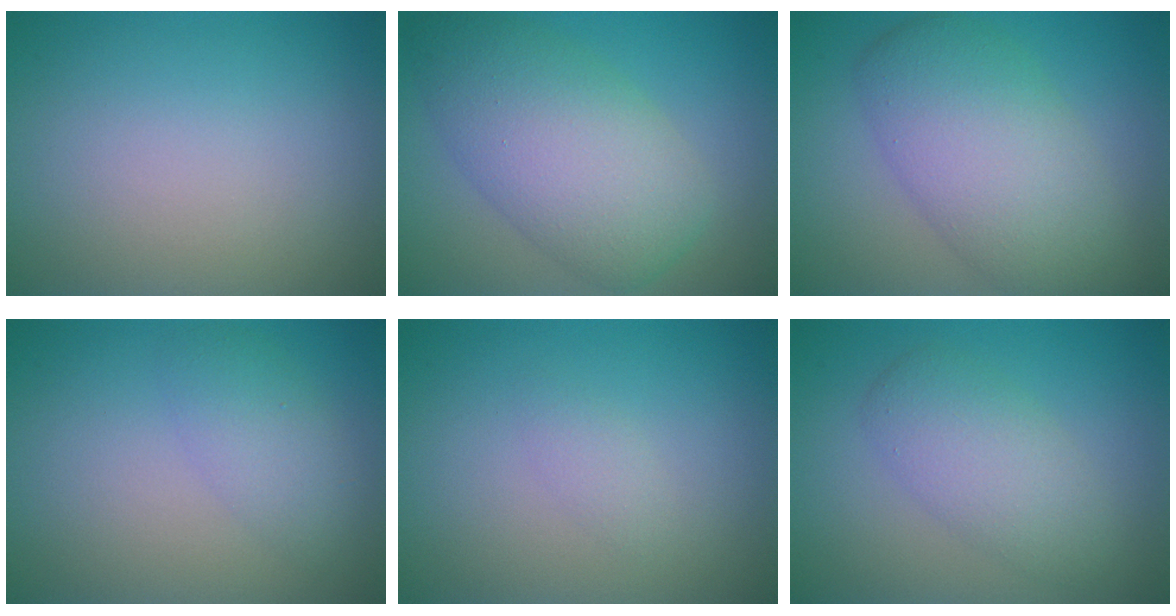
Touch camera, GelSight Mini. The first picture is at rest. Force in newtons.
{"total": 7.8, "press": 7.8, "slide": 0.5}
{"total": 7.9, "press": 7.9, "slide": 0.3}
{"total": 2.7, "press": 2.7, "slide": 0.1}
{"total": 1.0, "press": 1.0, "slide": 0.0}
{"total": 3.9, "press": 3.9, "slide": 0.1}